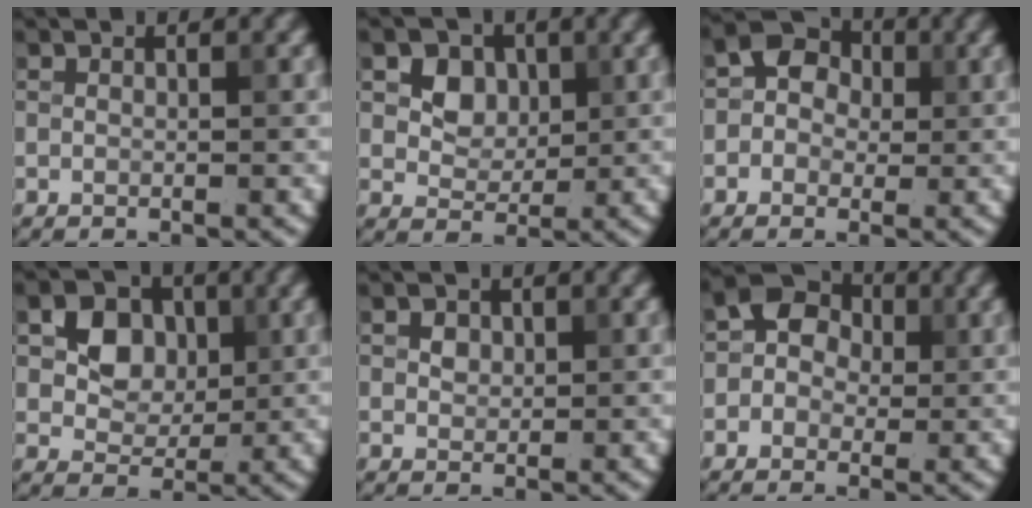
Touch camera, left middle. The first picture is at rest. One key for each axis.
{"total": 3.2, "fx": 0.8, "fy": 2.6, "fz": 1.7, "tx": -0.033, "ty": -0.005, "tz": 0.019}
{"total": 4.0, "fx": 0.3, "fy": 3.6, "fz": 1.7, "tx": -0.004, "ty": 0.024, "tz": -0.017}
{"total": 4.0, "fx": 0.6, "fy": 3.3, "fz": 2.2, "tx": -0.038, "ty": 0.002, "tz": 0.007}
{"total": 3.1, "fx": 1.6, "fy": 2.0, "fz": 1.7, "tx": -0.042, "ty": 0.012, "tz": 0.021}
{"total": 4.6, "fx": 0.4, "fy": 4.1, "fz": 2.0, "tx": -0.009, "ty": 0.030, "tz": -0.020}